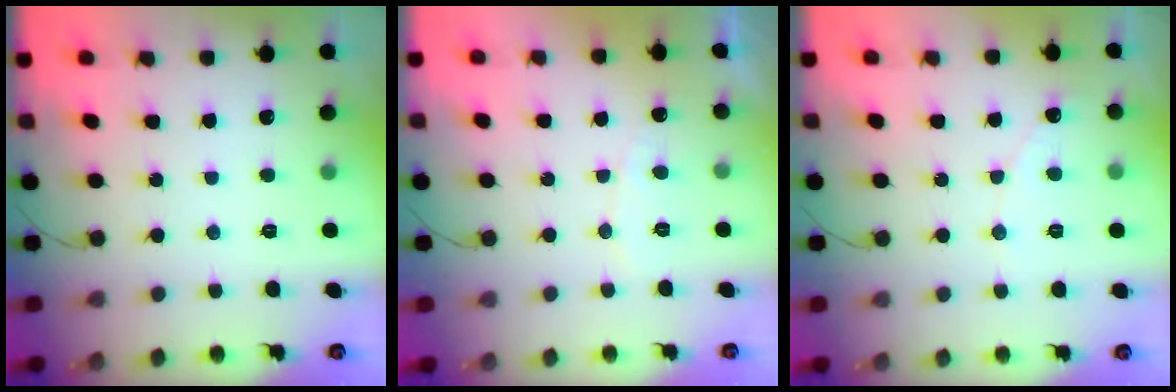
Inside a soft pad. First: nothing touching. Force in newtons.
{"total": 4.4, "press": 4.4, "slide": 0.3}
{"total": 2.3, "press": 2.3, "slide": 0.2}